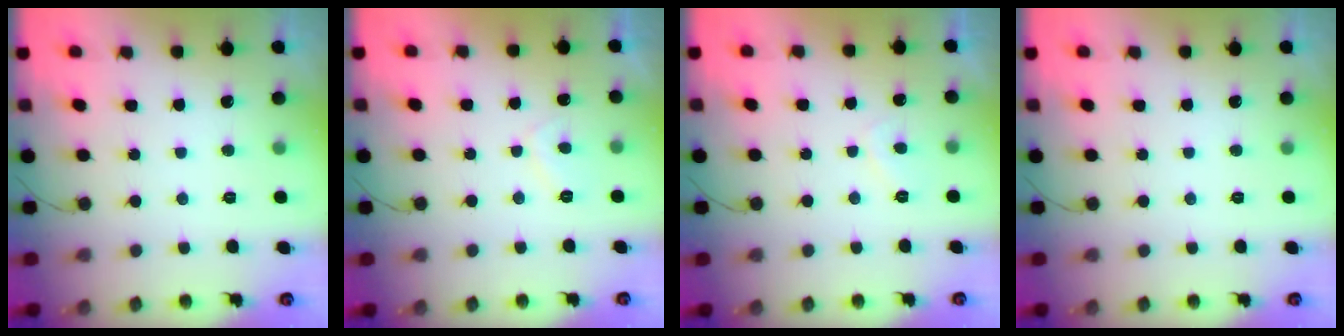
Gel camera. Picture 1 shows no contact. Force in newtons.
{"total": 2.7, "press": 2.6, "slide": 0.8}
{"total": 1.8, "press": 1.7, "slide": 0.7}
{"total": 0.0}